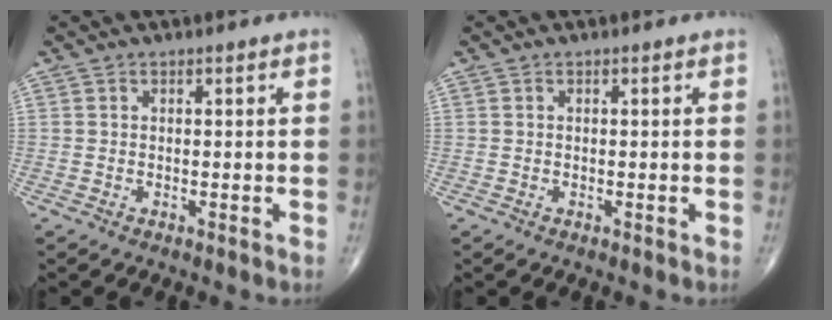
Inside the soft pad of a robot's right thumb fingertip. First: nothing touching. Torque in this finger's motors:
{"motor_torque": [0.02, 0.01, 0.10, 0.02, 0.01]}